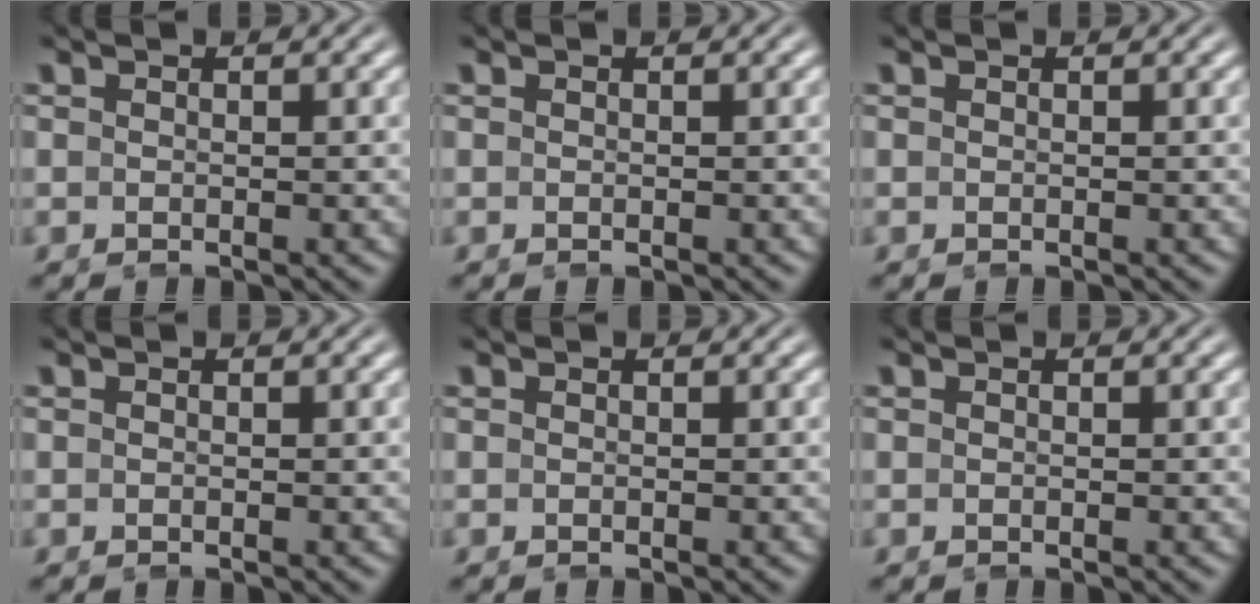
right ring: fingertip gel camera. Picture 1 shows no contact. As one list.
[{"total": 0.0}, {"total": 0.0}, {"total": 0.0}, {"total": 0.0}, {"total": 0.0}]